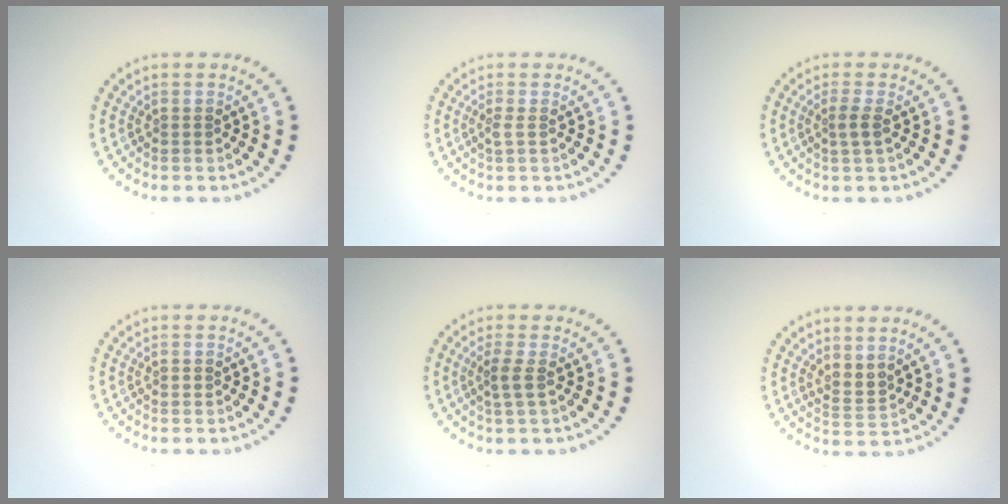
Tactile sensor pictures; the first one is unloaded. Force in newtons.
{"total": 0.9, "press": 0.6, "slide": 0.7}
{"total": 1.4, "press": 1.1, "slide": 0.8}
{"total": 0.6, "press": 0.6, "slide": 0.1}
{"total": 1.6, "press": 1.3, "slide": 1.0}
{"total": 2.1, "press": 1.5, "slide": 1.5}